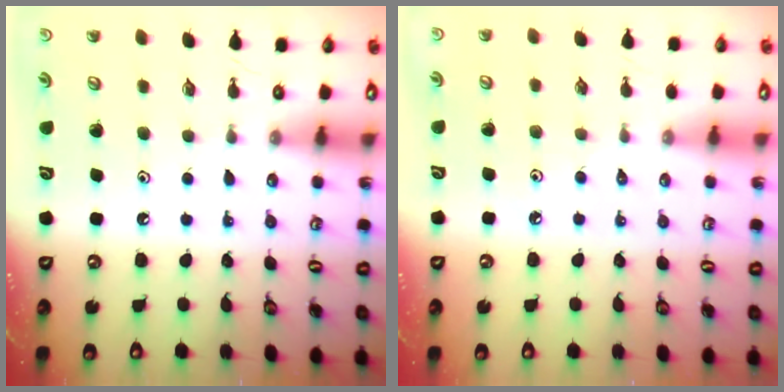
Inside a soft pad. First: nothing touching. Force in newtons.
{"total": 2.8, "press": 2.7, "slide": 0.6}